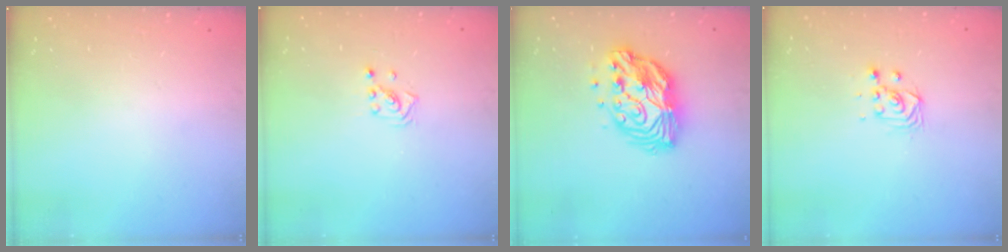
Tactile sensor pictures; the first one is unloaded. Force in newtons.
{"total": 1.4, "press": 1.4, "slide": 0.1}
{"total": 12.8, "press": 12.8, "slide": 0.9}
{"total": 4.3, "press": 4.3, "slide": 0.6}